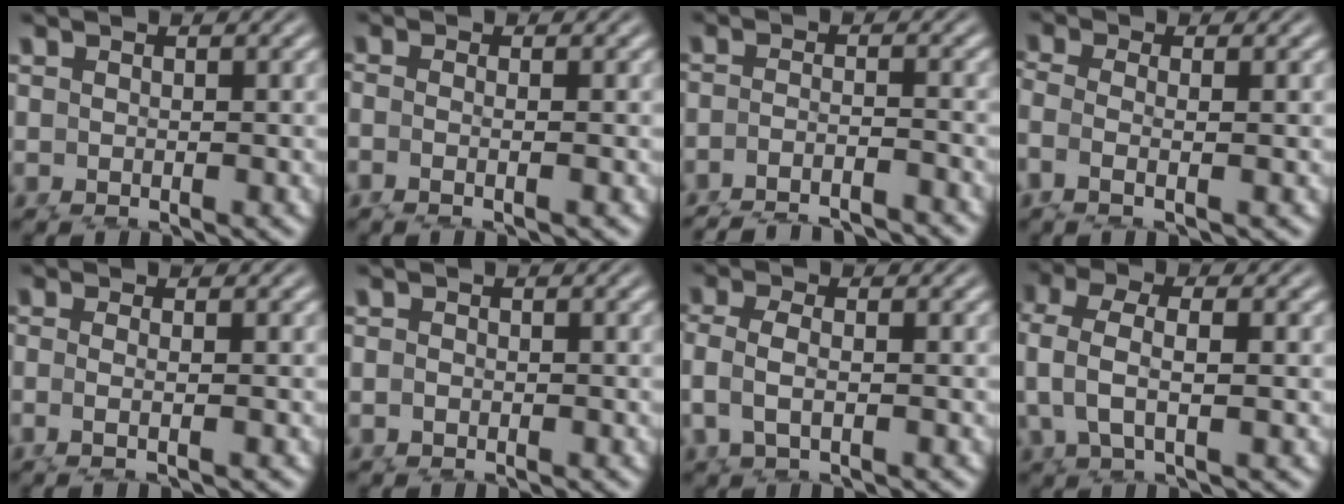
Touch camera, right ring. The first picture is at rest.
{"total": 2.0, "force": [-0.7, 0.9, 1.7], "torque": [-0.058, -0.017, -0.001]}
{"total": 3.8, "force": [-3.4, 1.2, 1.2], "torque": [-0.031, -0.022, -0.043]}
{"total": 3.8, "force": [0.1, 2.7, 2.7], "torque": [-0.093, -0.020, 0.013]}
{"total": 1.7, "force": [-0.3, 0.2, 1.7], "torque": [-0.058, -0.015, 0.007]}
{"total": 0.5, "force": [-0.3, 0.5, 0.1], "torque": [0.000, -0.002, -0.005]}
{"total": 2.8, "force": [0.7, 1.4, 2.3], "torque": [-0.073, -0.013, 0.023]}
{"total": 4.3, "force": [2.0, 2.1, 3.1], "torque": [-0.080, -0.003, 0.038]}